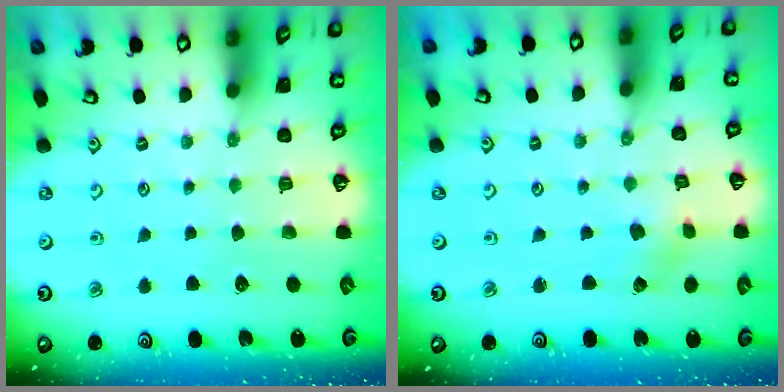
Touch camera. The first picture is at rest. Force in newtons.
{"total": 1.8, "press": 1.7, "slide": 0.3}